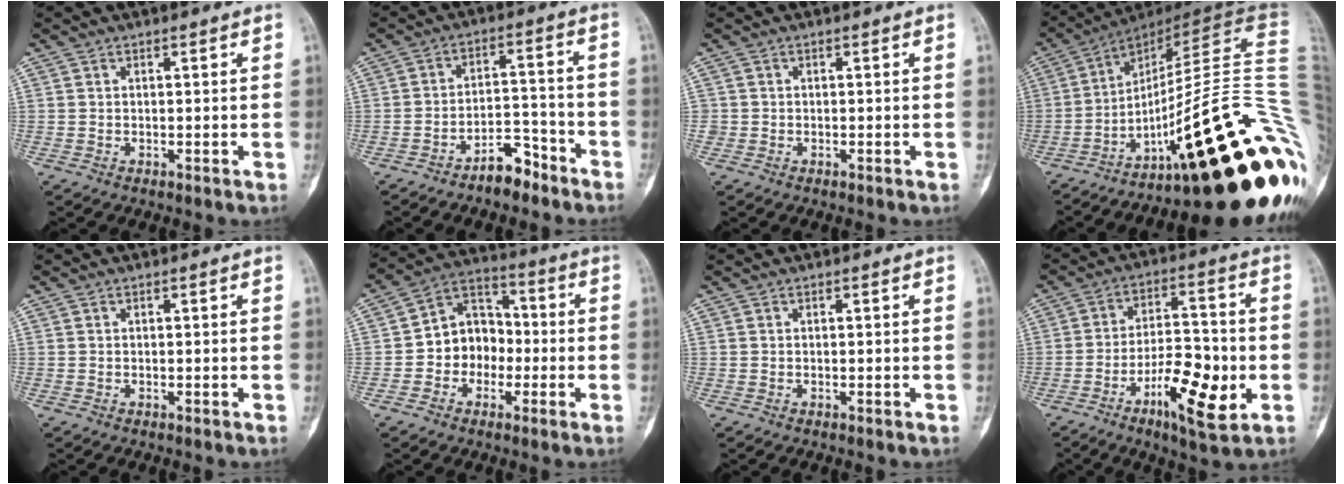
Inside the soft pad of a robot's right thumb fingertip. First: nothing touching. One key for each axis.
{"total": 6.7, "fx": -5.1, "fy": 2.9, "fz": 3.1, "tx": -0.039, "ty": 0.055, "tz": -0.085}
{"total": 0.7, "fx": -0.4, "fy": 0.6, "fz": 0.0, "tx": 0.002, "ty": 0.004, "tz": -0.012}
{"total": 34.4, "fx": -11.3, "fy": 7.2, "fz": 31.6, "tx": -0.361, "ty": 0.068, "tz": -0.169}
{"total": 0.0}
{"total": 10.4, "fx": -1.9, "fy": 8.5, "fz": 5.7, "tx": -0.050, "ty": 0.042, "tz": -0.047}
{"total": 0.0}
{"total": 13.6, "fx": -4.6, "fy": 4.9, "fz": 11.8, "tx": -0.182, "ty": 0.020, "tz": -0.072}